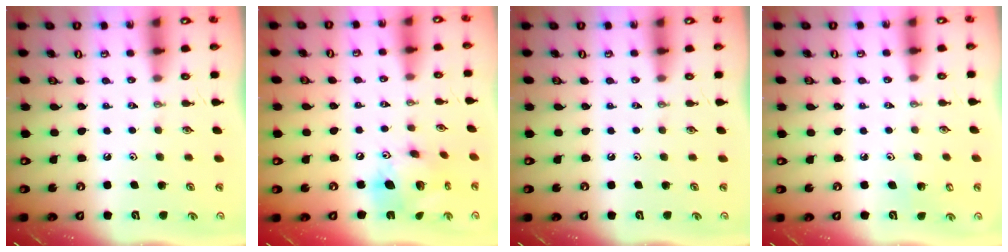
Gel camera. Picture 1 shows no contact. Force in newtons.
{"total": 15.3, "press": 15.2, "slide": 1.4}
{"total": 0.0}
{"total": 3.3, "press": 3.3, "slide": 0.3}